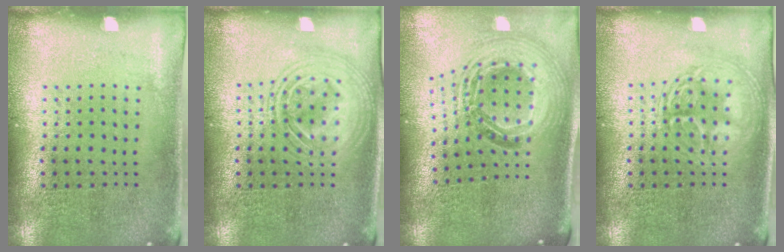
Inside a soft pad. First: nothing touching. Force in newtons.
{"total": 1.9, "press": 1.9, "slide": 0.3}
{"total": 1.9, "press": 1.6, "slide": 1.0}
{"total": 3.0, "press": 3.0, "slide": 0.5}